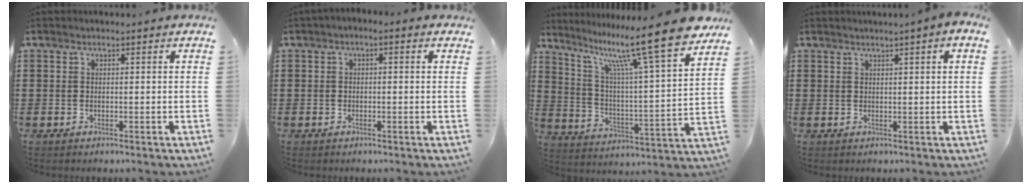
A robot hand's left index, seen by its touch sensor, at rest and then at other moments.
{"total": 1.0, "force": [-0.8, 0.5, 0.4], "torque": [-0.009, 0.002, -0.016]}
{"total": 14.5, "force": [11.4, 0.4, 8.8], "torque": [-0.175, -0.080, 0.181]}
{"total": 1.3, "force": [0.9, -0.4, 0.9], "torque": [-0.017, -0.003, 0.016]}